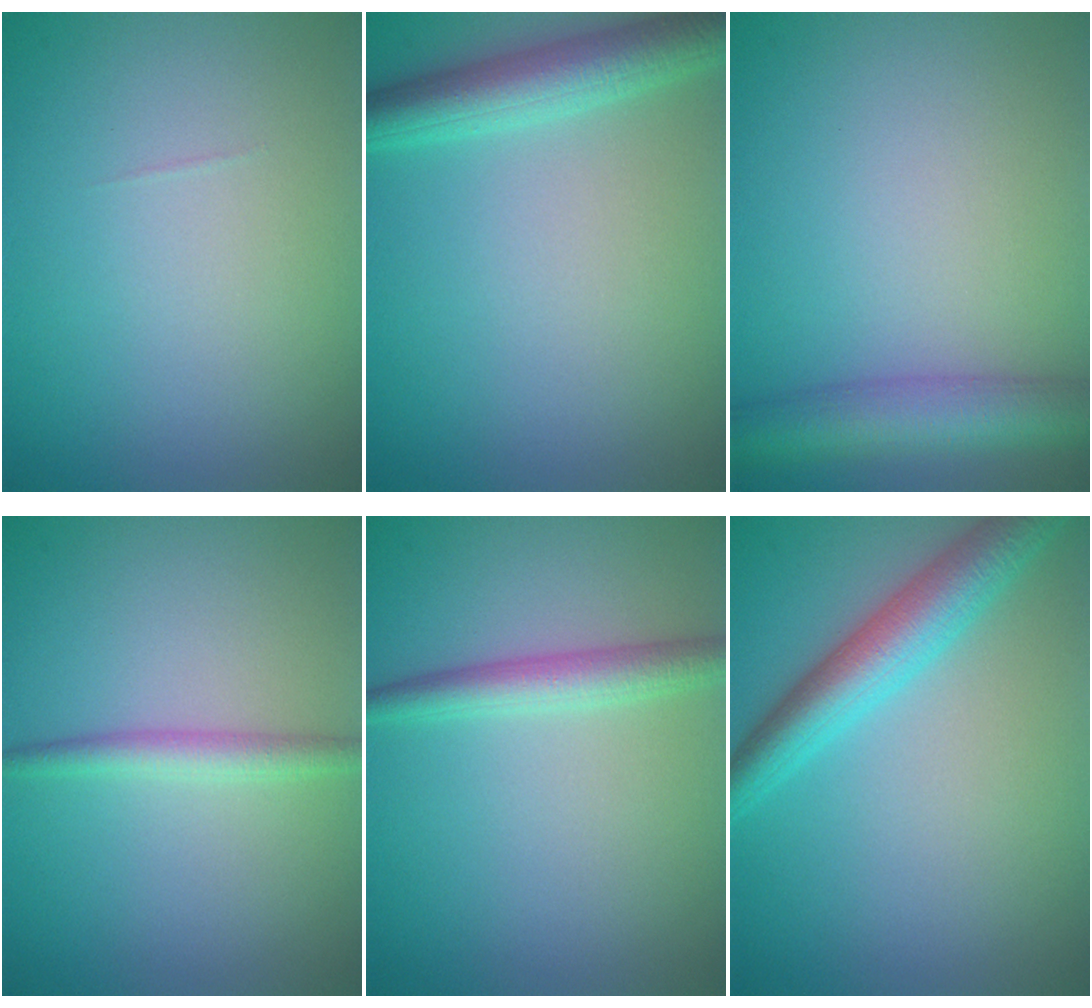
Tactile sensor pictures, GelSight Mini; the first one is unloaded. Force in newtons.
{"total": 4.3, "press": 4.3, "slide": 0.2}
{"total": 5.1, "press": 5.1, "slide": 0.2}
{"total": 2.0, "press": 2.0, "slide": 0.0}
{"total": 2.8, "press": 2.8, "slide": 0.0}
{"total": 5.2, "press": 5.2, "slide": 0.1}